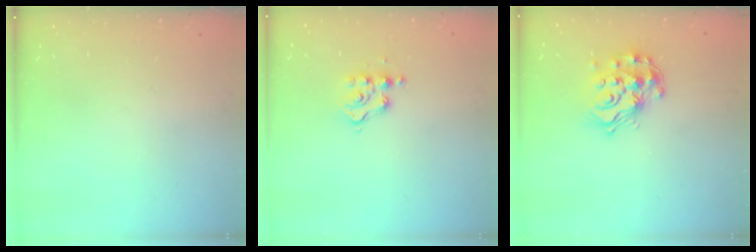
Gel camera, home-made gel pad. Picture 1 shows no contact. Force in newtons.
{"total": 6.6, "press": 6.6, "slide": 0.3}
{"total": 14.5, "press": 14.4, "slide": 1.0}